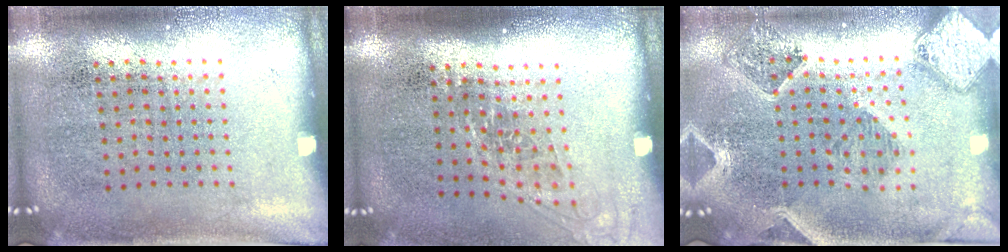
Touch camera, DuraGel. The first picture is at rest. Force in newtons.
{"total": 1.2, "press": 1.0, "slide": 0.8}
{"total": 1.6, "press": 1.5, "slide": 0.3}